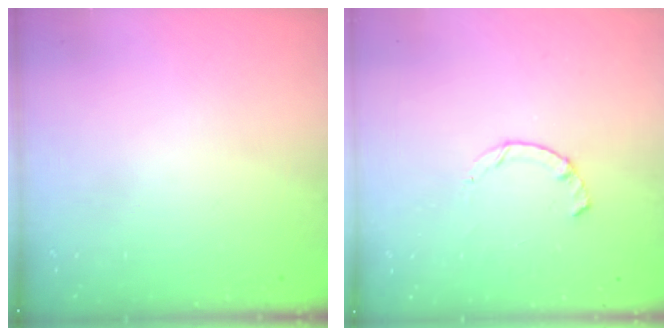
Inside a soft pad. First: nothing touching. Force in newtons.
{"total": 1.9, "press": 1.9, "slide": 0.3}